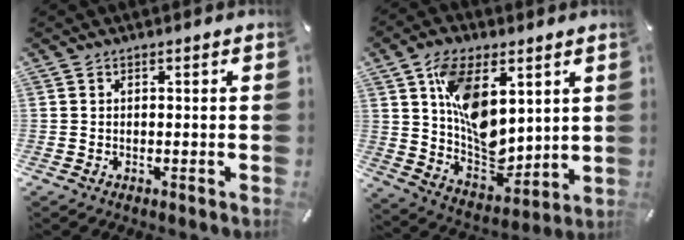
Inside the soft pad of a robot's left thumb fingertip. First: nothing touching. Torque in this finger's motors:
{"motor_torque": [2.48, 2.53, 1.64, -1.13, 0.65]}